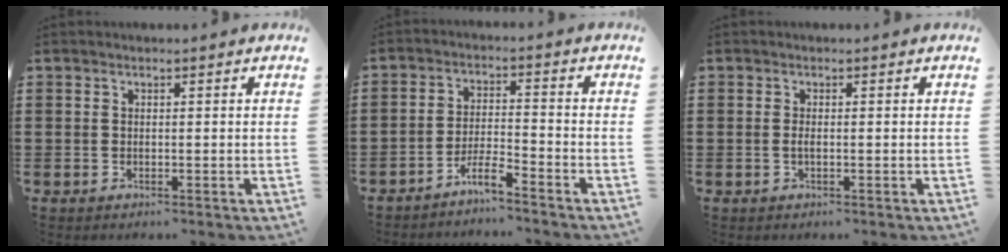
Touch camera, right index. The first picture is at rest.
{"total": 4.4, "force": [-3.9, 0.0, 1.9], "torque": [-0.053, -0.003, -0.082]}
{"total": 1.0, "force": [-0.2, 0.2, 0.9], "torque": [-0.017, -0.002, -0.004]}